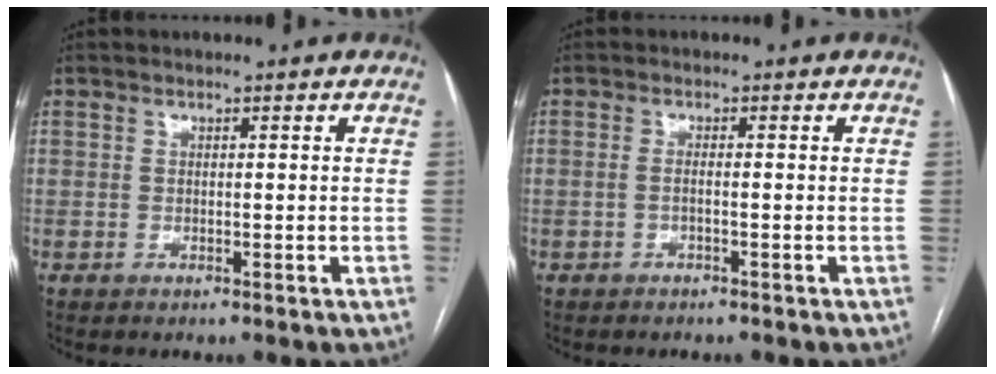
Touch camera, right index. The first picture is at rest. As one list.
[{"total": 1.0, "force": [-0.4, 0.0, 0.9], "torque": [-0.017, 0.002, -0.007]}]